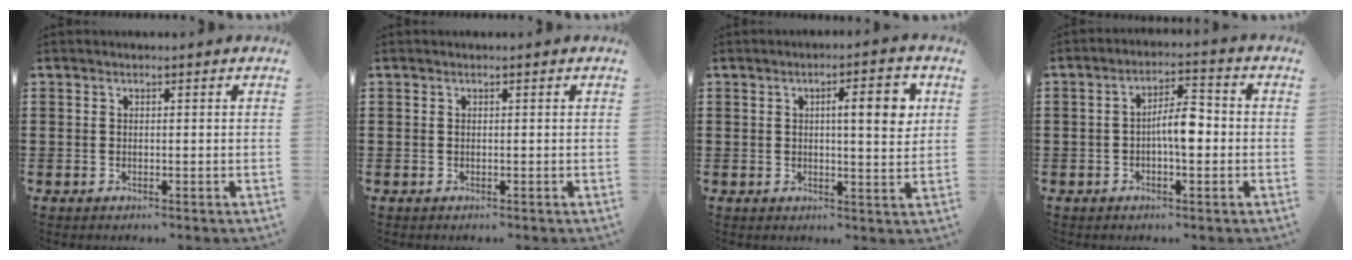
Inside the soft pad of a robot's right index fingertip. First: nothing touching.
{"total": 0.0}
{"total": 6.4, "force": [1.7, 1.4, 6.0], "torque": [-0.085, -0.006, 0.018]}
{"total": 5.6, "force": [-0.8, 1.9, 5.2], "torque": [-0.100, 0.008, -0.018]}